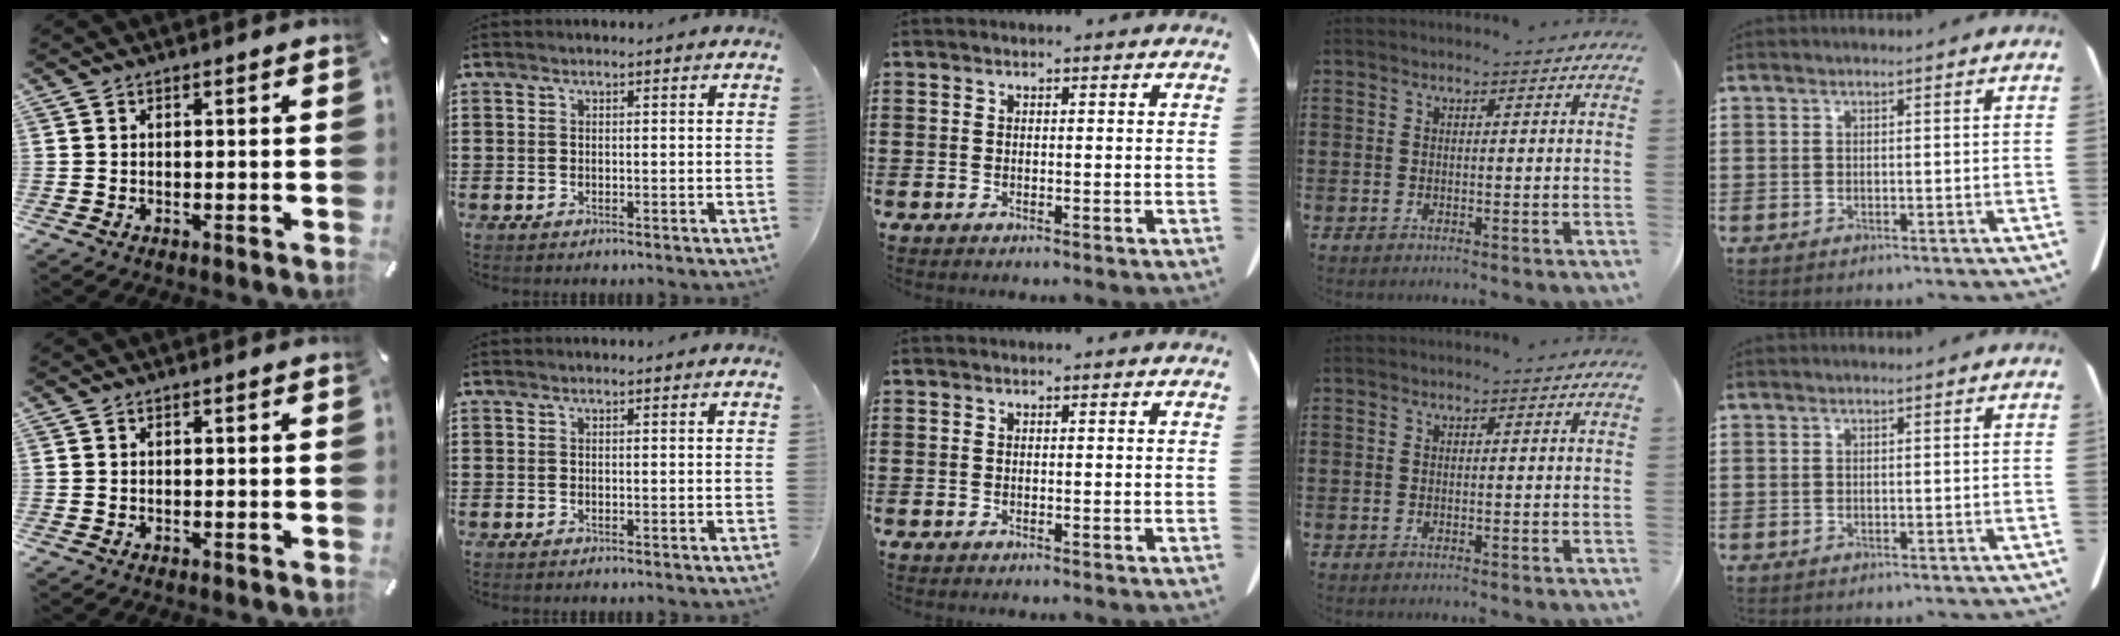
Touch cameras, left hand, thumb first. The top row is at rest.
{}